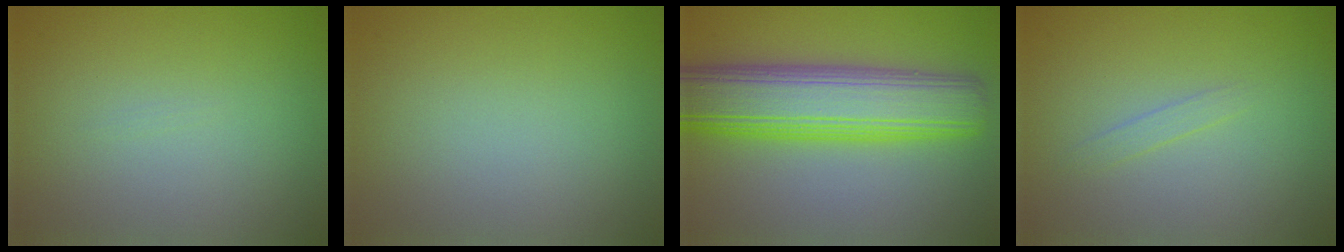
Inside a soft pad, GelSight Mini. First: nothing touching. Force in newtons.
{"total": 0.0}
{"total": 9.6, "press": 9.6, "slide": 0.2}
{"total": 0.8, "press": 0.8, "slide": 0.1}